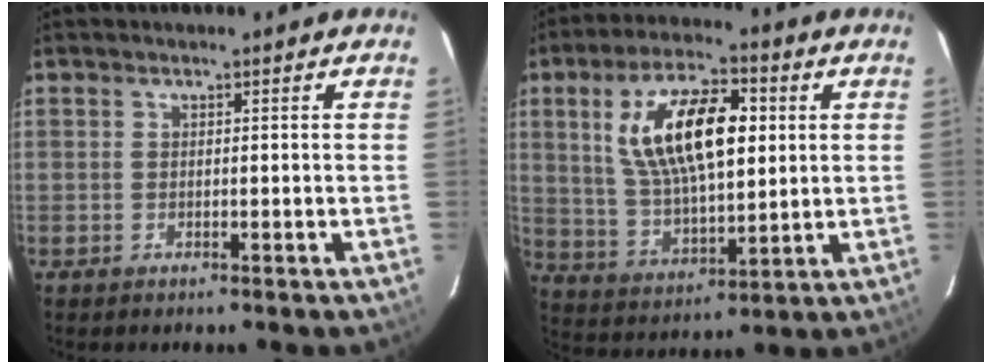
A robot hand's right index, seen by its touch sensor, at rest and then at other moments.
{"total": 17.3, "force": [4.3, 7.5, 15.0], "torque": [-0.277, 0.016, 0.088]}